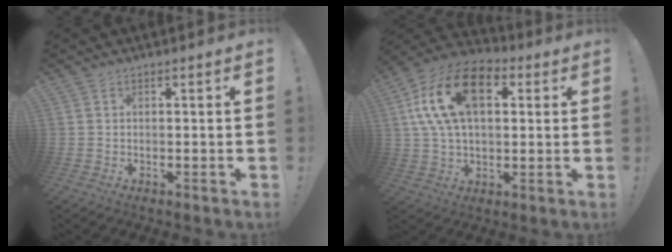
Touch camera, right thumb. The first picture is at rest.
{"total": 20.4, "force": [6.3, 11.7, 15.4], "torque": [-0.295, -0.006, 0.107]}